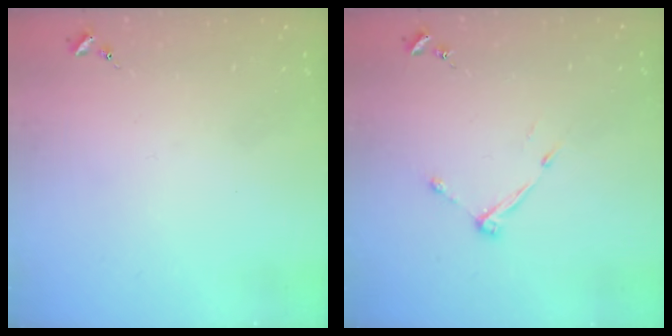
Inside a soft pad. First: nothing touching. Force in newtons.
{"total": 5.1, "press": 5.1, "slide": 0.6}